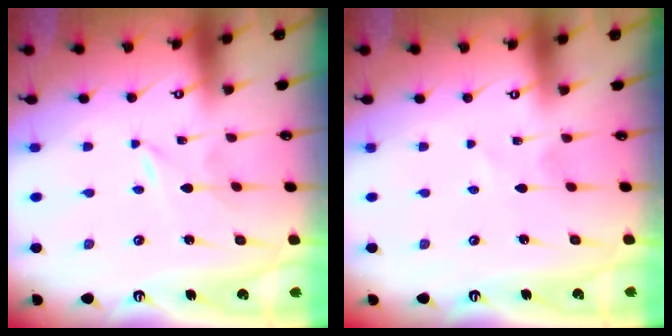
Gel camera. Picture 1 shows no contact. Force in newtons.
{"total": 1.4, "press": 1.4, "slide": 0.3}